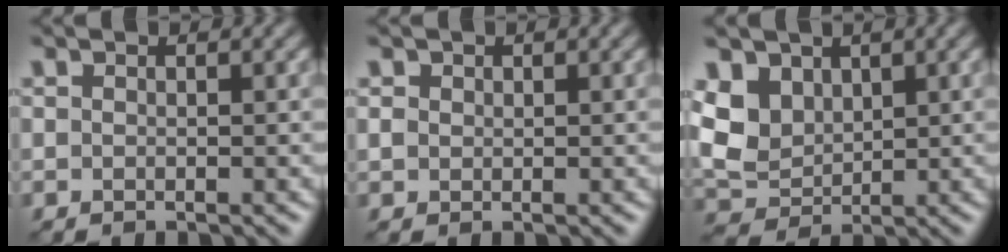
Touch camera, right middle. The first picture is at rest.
{"total": 0.9, "force": [0.4, 0.8, 0.2], "torque": [-0.005, -0.001, 0.007]}
{"total": 5.3, "force": [1.5, 4.1, 3.0], "torque": [-0.069, -0.001, 0.020]}